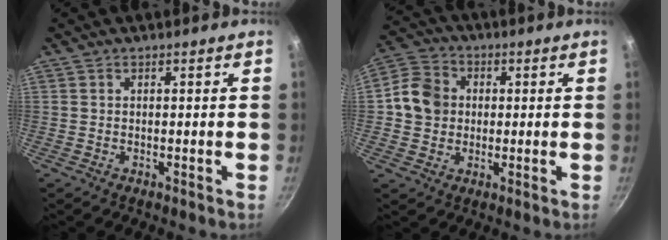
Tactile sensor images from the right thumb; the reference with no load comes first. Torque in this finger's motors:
{"motor_torque": [-0.70, 0.43, -0.28, 0.24, 0.00]}